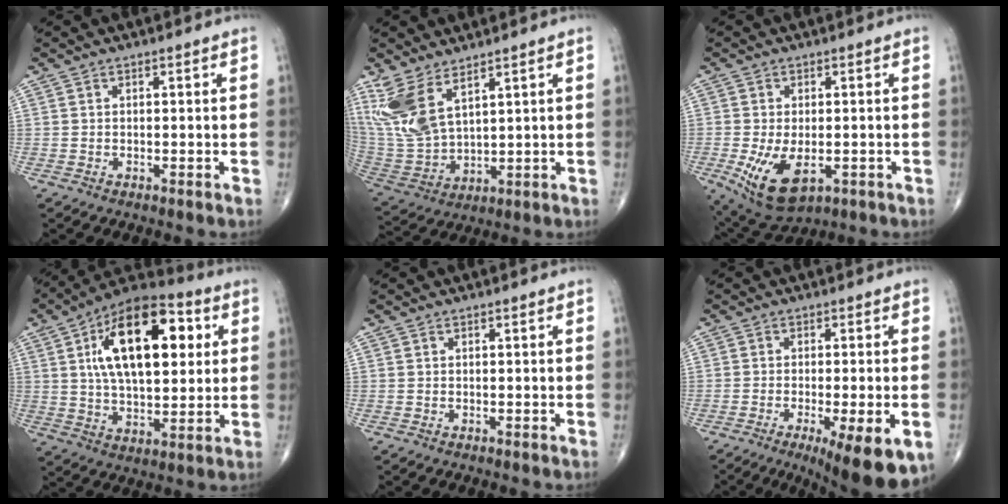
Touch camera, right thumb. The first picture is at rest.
{"total": 11.5, "force": [6.8, 4.9, 7.9], "torque": [-0.176, -0.030, 0.159]}
{"total": 10.2, "force": [-2.9, 5.5, 8.1], "torque": [-0.142, -0.011, -0.034]}
{"total": 22.2, "force": [5.8, 11.0, 18.3], "torque": [-0.271, 0.005, 0.089]}
{"total": 0.0}
{"total": 13.1, "force": [-6.1, 3.1, 11.2], "torque": [-0.130, -0.008, -0.083]}